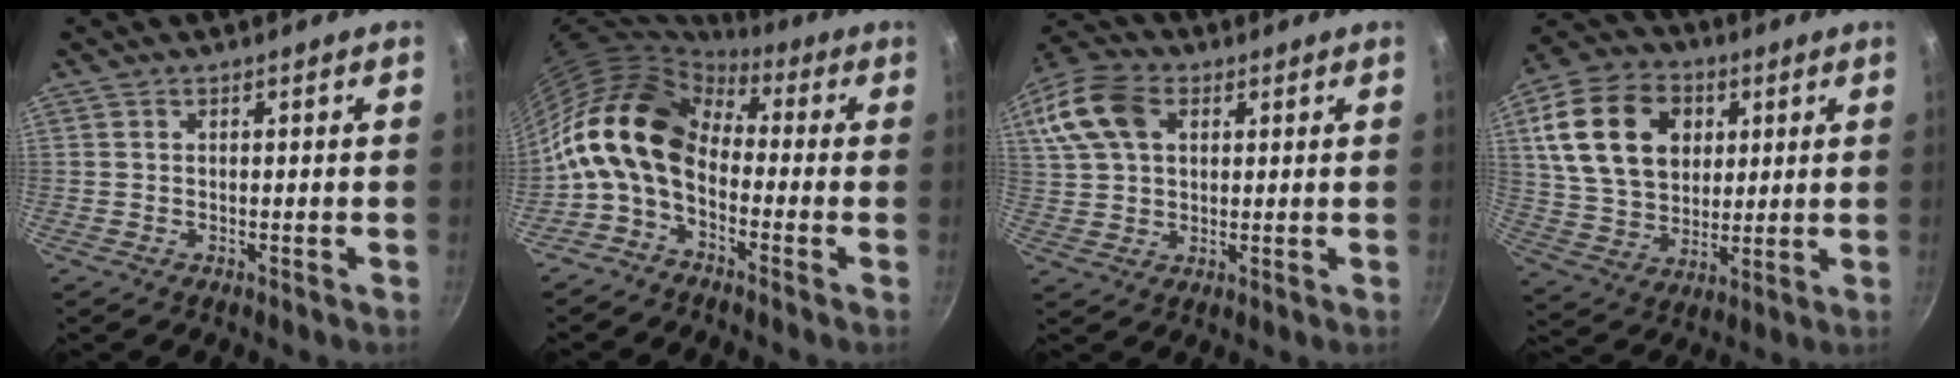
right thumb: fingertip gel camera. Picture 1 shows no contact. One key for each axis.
{"total": 15.3, "fx": -1.5, "fy": 10.1, "fz": 11.4, "tx": -0.208, "ty": 0.041, "tz": -0.052}
{"total": 15.0, "fx": 5.1, "fy": 10.3, "fz": 9.5, "tx": -0.208, "ty": 0.022, "tz": 0.088}
{"total": 19.7, "fx": 5.6, "fy": 14.5, "fz": 12.2, "tx": -0.199, "ty": -0.002, "tz": 0.100}